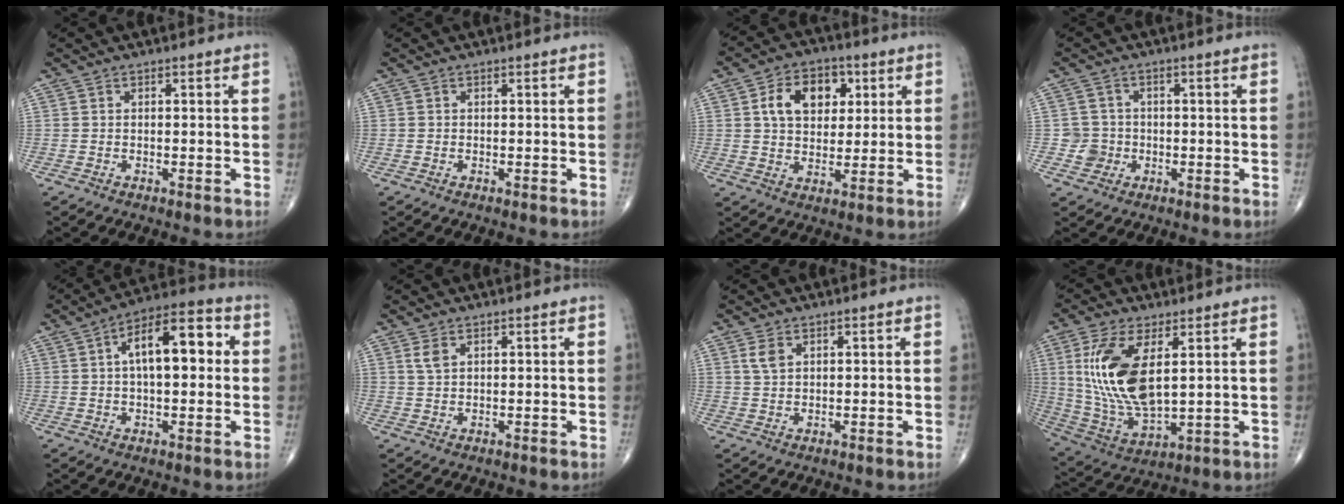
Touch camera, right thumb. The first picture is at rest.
{"total": 0.0}
{"total": 11.1, "force": [3.3, 7.7, 7.3], "torque": [-0.087, 0.000, 0.052]}
{"total": 3.7, "force": [-0.8, 3.6, 0.1], "torque": [0.023, 0.011, -0.017]}
{"total": 13.5, "force": [2.2, 6.1, 11.8], "torque": [-0.171, 0.028, 0.027]}
{"total": 2.3, "force": [1.1, 1.2, 1.5], "torque": [-0.031, 0.002, 0.028]}
{"total": 2.7, "force": [1.2, 1.6, 1.8], "torque": [-0.034, 0.001, 0.028]}
{"total": 17.0, "force": [4.0, 7.7, 14.6], "torque": [-0.298, -0.022, 0.090]}